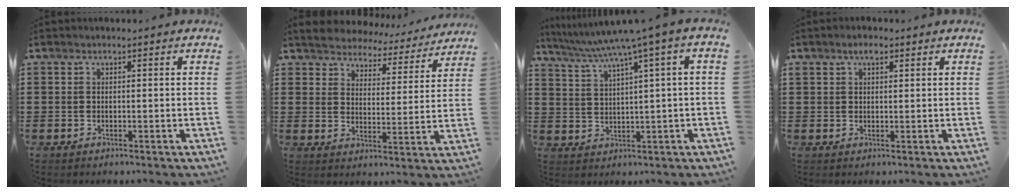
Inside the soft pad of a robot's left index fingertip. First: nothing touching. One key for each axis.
{"total": 4.2, "fx": 4.1, "fy": 0.3, "fz": -0.5, "tx": -0.019, "ty": -0.037, "tz": 0.068}
{"total": 5.3, "fx": 2.8, "fy": -0.4, "fz": 4.5, "tx": -0.095, "ty": -0.020, "tz": 0.042}
{"total": 2.4, "fx": 1.5, "fy": 1.2, "fz": 1.4, "tx": -0.025, "ty": 0.004, "tz": 0.024}